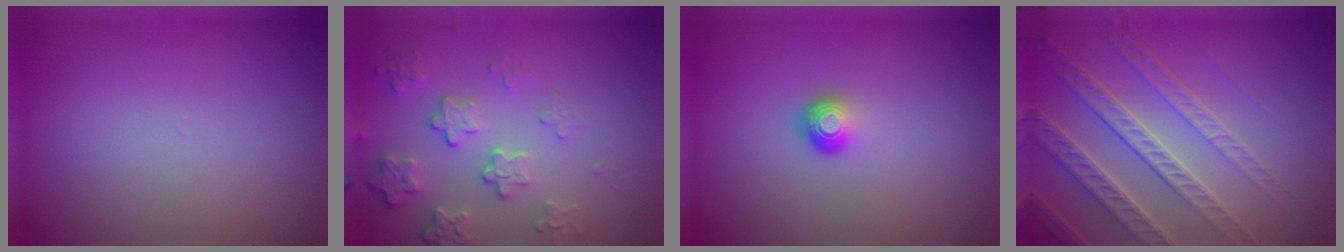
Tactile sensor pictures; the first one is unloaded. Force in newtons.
{"total": 4.2, "press": 3.1, "slide": 2.8}
{"total": 1.8, "press": 1.2, "slide": 1.3}
{"total": 7.0, "press": 5.0, "slide": 5.0}